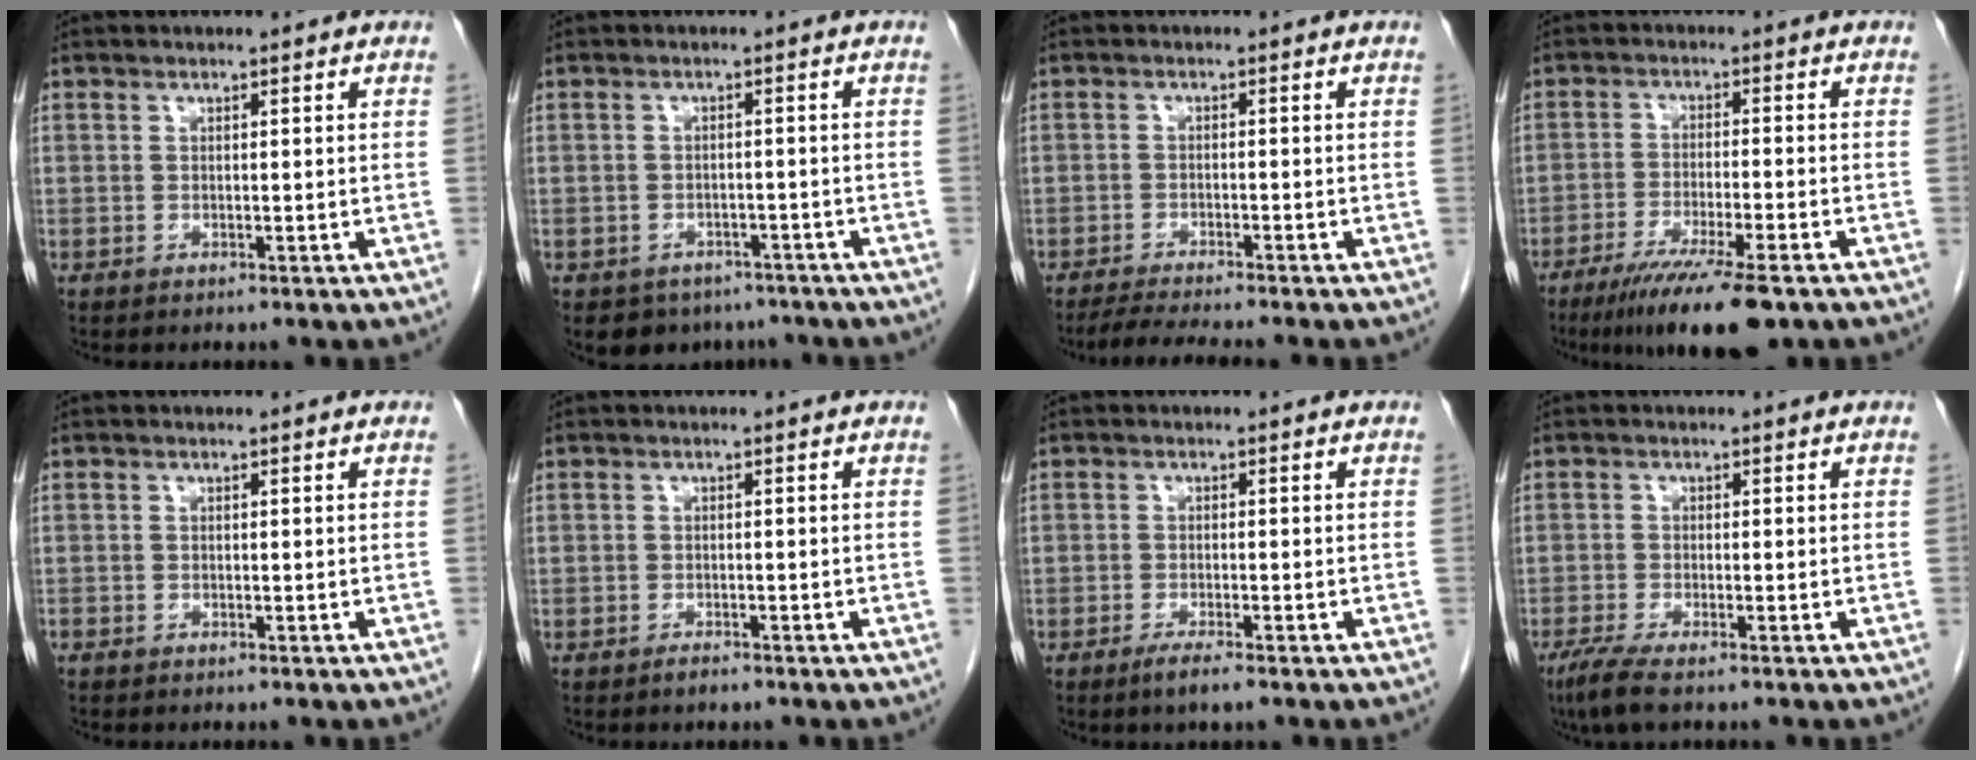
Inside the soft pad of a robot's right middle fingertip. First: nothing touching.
{"total": 5.7, "force": [-4.2, 3.8, 0.6], "torque": [0.001, 0.013, -0.052]}
{"total": 5.5, "force": [-4.9, -0.5, 2.4], "torque": [-0.036, -0.016, -0.081]}
{"total": 11.9, "force": [-8.4, 1.1, 8.4], "torque": [-0.138, -0.029, -0.132]}
{"total": 0.5, "force": [-0.5, 0.2, 0.0], "torque": [-0.009, 0.000, -0.013]}
{"total": 1.1, "force": [-0.9, 0.3, 0.4], "torque": [-0.012, -0.001, -0.013]}
{"total": 2.6, "force": [-1.8, 0.1, 1.8], "torque": [-0.040, -0.006, -0.034]}
{"total": 4.0, "force": [-2.9, 0.4, 2.8], "torque": [-0.055, -0.012, -0.055]}